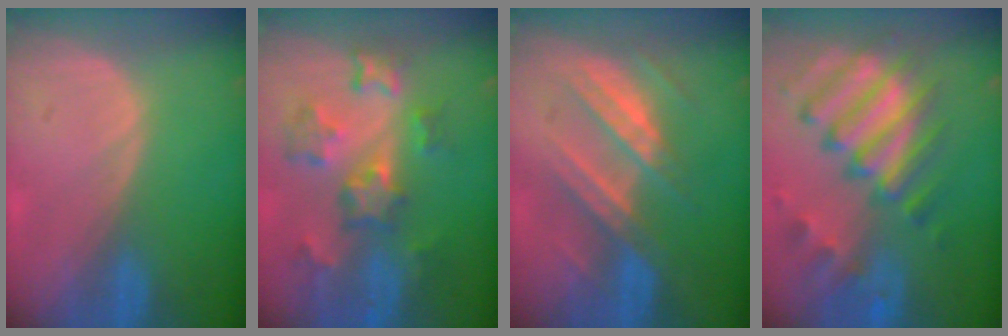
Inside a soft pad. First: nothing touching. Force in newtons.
{"total": 8.8, "press": 7.8, "slide": 4.2}
{"total": 7.3, "press": 7.3, "slide": 1.0}
{"total": 11.8, "press": 10.2, "slide": 5.9}